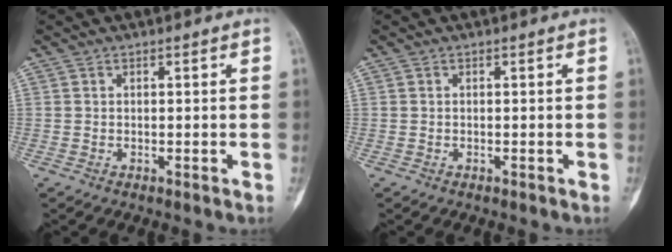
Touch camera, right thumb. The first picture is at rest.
{"total": 0.0}